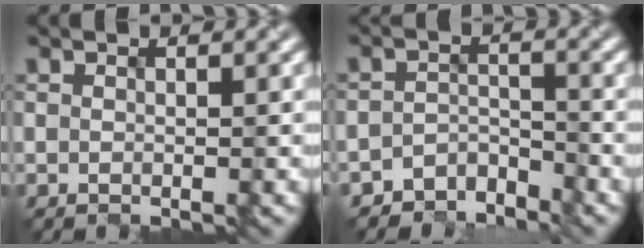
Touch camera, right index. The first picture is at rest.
{"total": 3.1, "force": [-2.9, 1.0, -0.2], "torque": [0.010, 0.006, -0.060]}